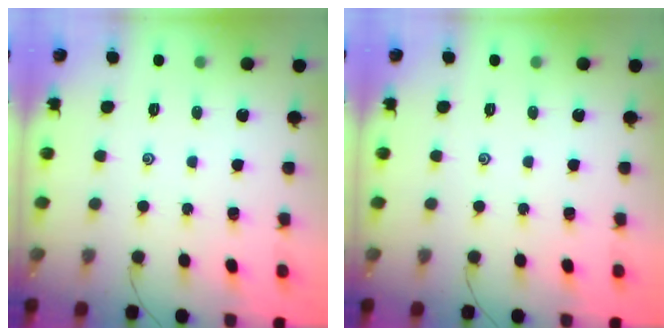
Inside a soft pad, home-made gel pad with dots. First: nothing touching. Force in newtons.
{"total": 0.0}